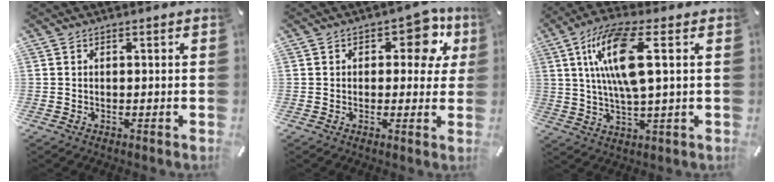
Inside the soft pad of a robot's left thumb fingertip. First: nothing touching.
{"total": 9.4, "force": [3.3, 5.3, 7.0], "torque": [-0.077, -0.009, 0.050]}
{"total": 13.5, "force": [3.3, 3.9, 12.4], "torque": [-0.251, 0.001, 0.055]}